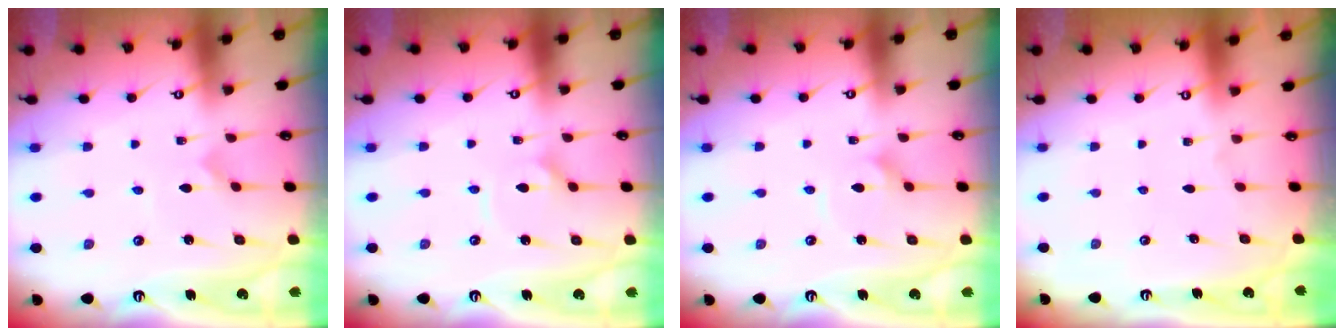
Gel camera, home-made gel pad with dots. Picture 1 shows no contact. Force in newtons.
{"total": 2.3, "press": 2.2, "slide": 0.7}
{"total": 2.1, "press": 2.1, "slide": 0.1}
{"total": 0.0}